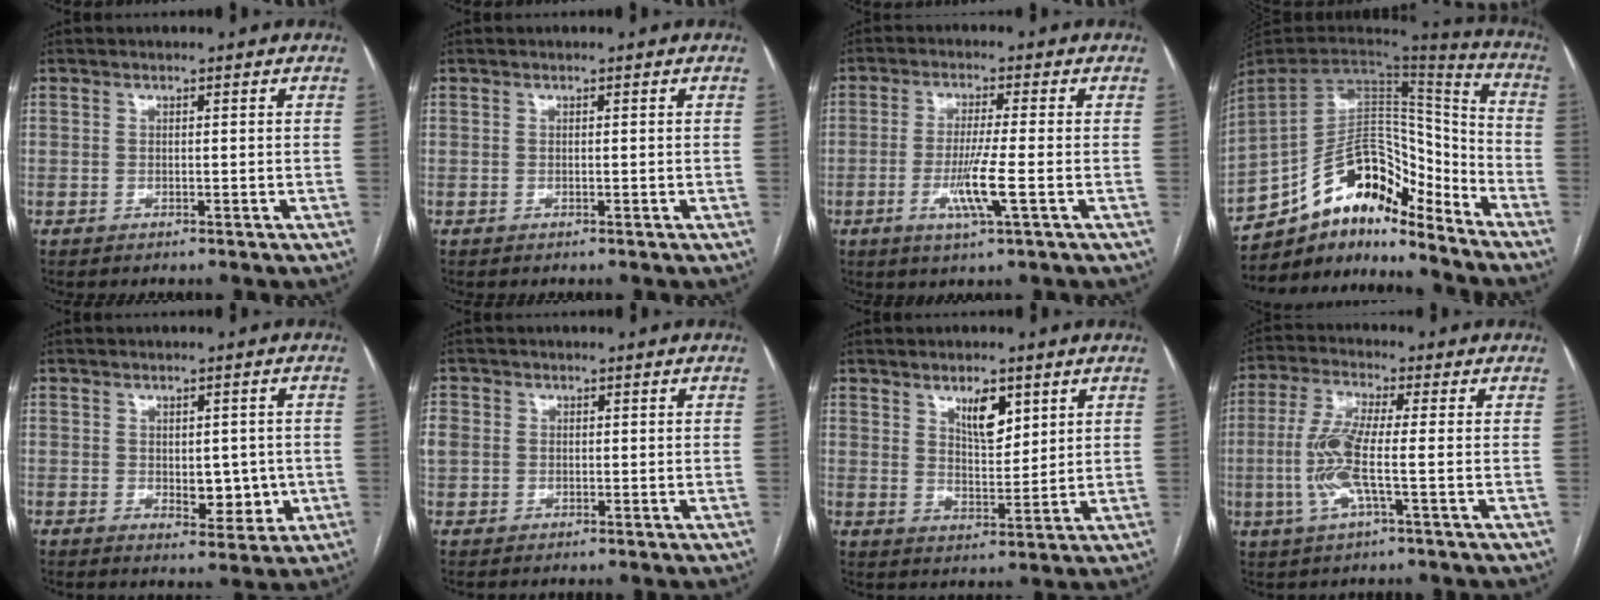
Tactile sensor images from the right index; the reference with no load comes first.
{"total": 0.0}
{"total": 6.6, "force": [-1.9, -0.5, 6.2], "torque": [-0.120, -0.016, -0.037]}
{"total": 17.7, "force": [-13.8, 5.9, 9.5], "torque": [-0.164, 0.044, -0.236]}
{"total": 5.6, "force": [-0.6, 3.1, 4.7], "torque": [-0.054, -0.002, 0.004]}
{"total": 4.9, "force": [0.4, 4.4, 2.1], "torque": [-0.074, 0.018, 0.016]}
{"total": 5.7, "force": [3.2, 2.3, 4.1], "torque": [-0.071, -0.005, 0.059]}
{"total": 8.5, "force": [-1.4, 0.7, 8.3], "torque": [-0.180, -0.001, -0.035]}